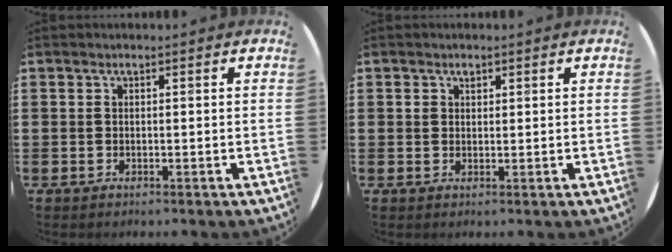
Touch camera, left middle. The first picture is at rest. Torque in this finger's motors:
{"motor_torque": [0.07, -0.01, 0.00, 0.00]}